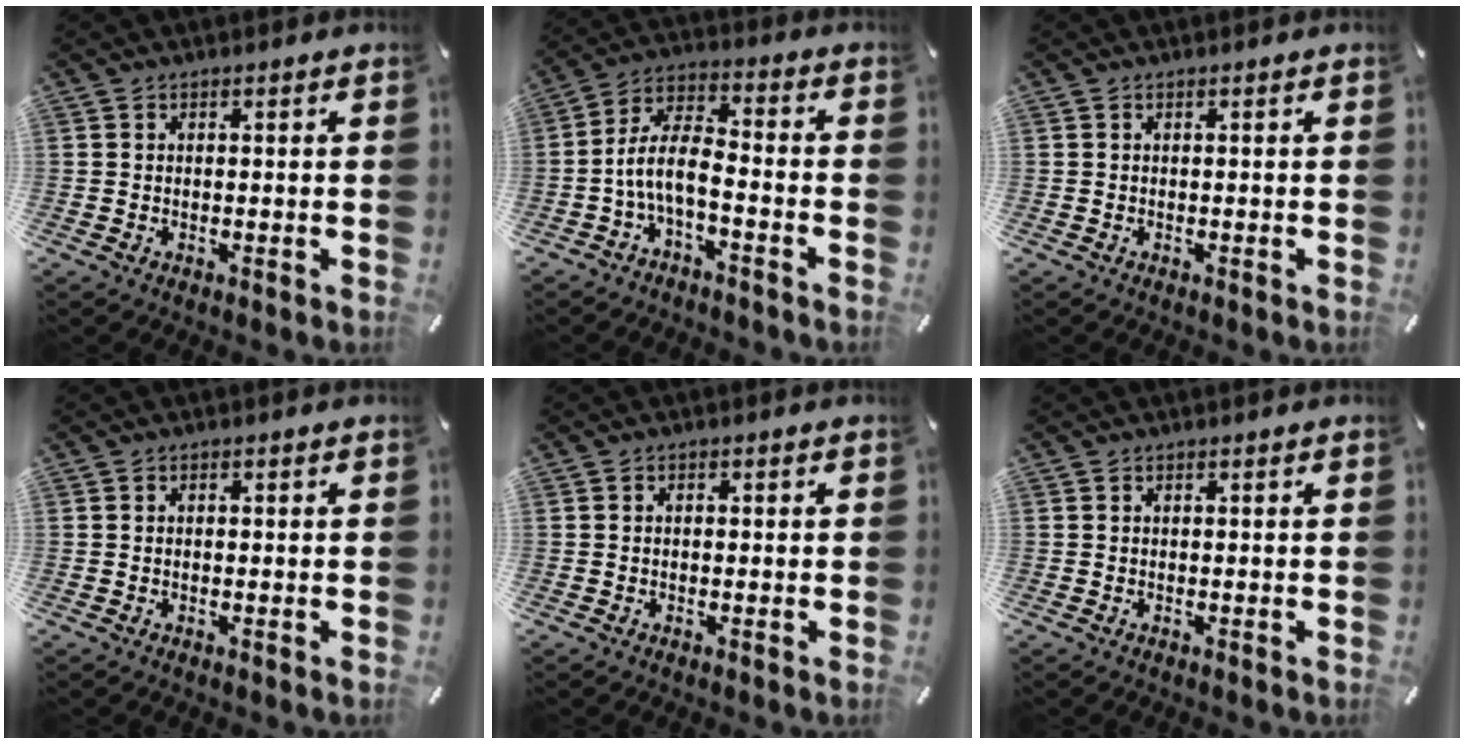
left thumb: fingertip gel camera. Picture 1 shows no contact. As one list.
[{"total": 8.4, "force": [-3.9, 3.6, 6.5], "torque": [-0.142, 0.000, -0.075]}, {"total": 0.0}, {"total": 0.6, "force": [0.0, 0.5, 0.3], "torque": [-0.006, 0.002, -0.001]}, {"total": 0.8, "force": [-0.1, 0.7, 0.4], "torque": [-0.009, 0.005, -0.003]}, {"total": 0.0}]